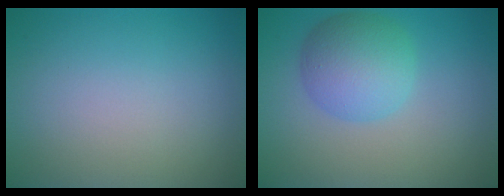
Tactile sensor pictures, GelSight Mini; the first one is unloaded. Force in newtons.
{"total": 5.0, "press": 5.0, "slide": 0.2}